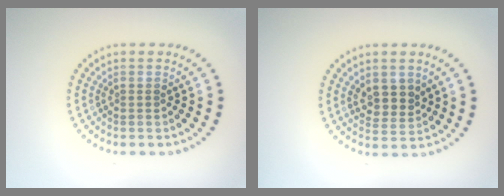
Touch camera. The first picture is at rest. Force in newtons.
{"total": 2.6, "press": 2.3, "slide": 1.1}